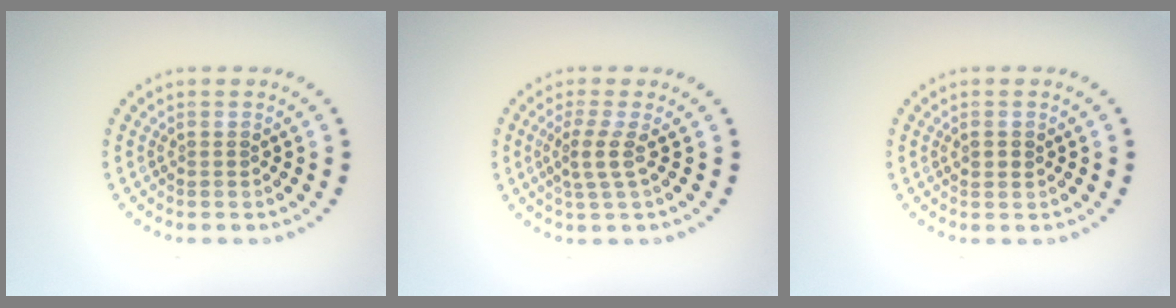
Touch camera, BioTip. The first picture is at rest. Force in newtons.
{"total": 2.2, "press": 1.7, "slide": 1.4}
{"total": 1.1, "press": 1.0, "slide": 0.4}